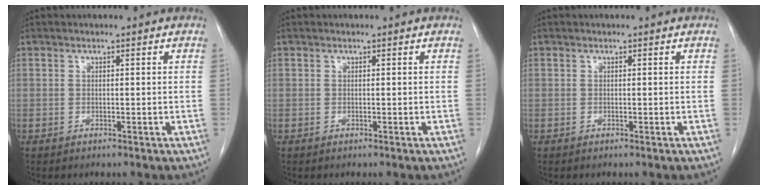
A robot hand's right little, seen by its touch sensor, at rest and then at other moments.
{"total": 0.0}
{"total": 0.0}